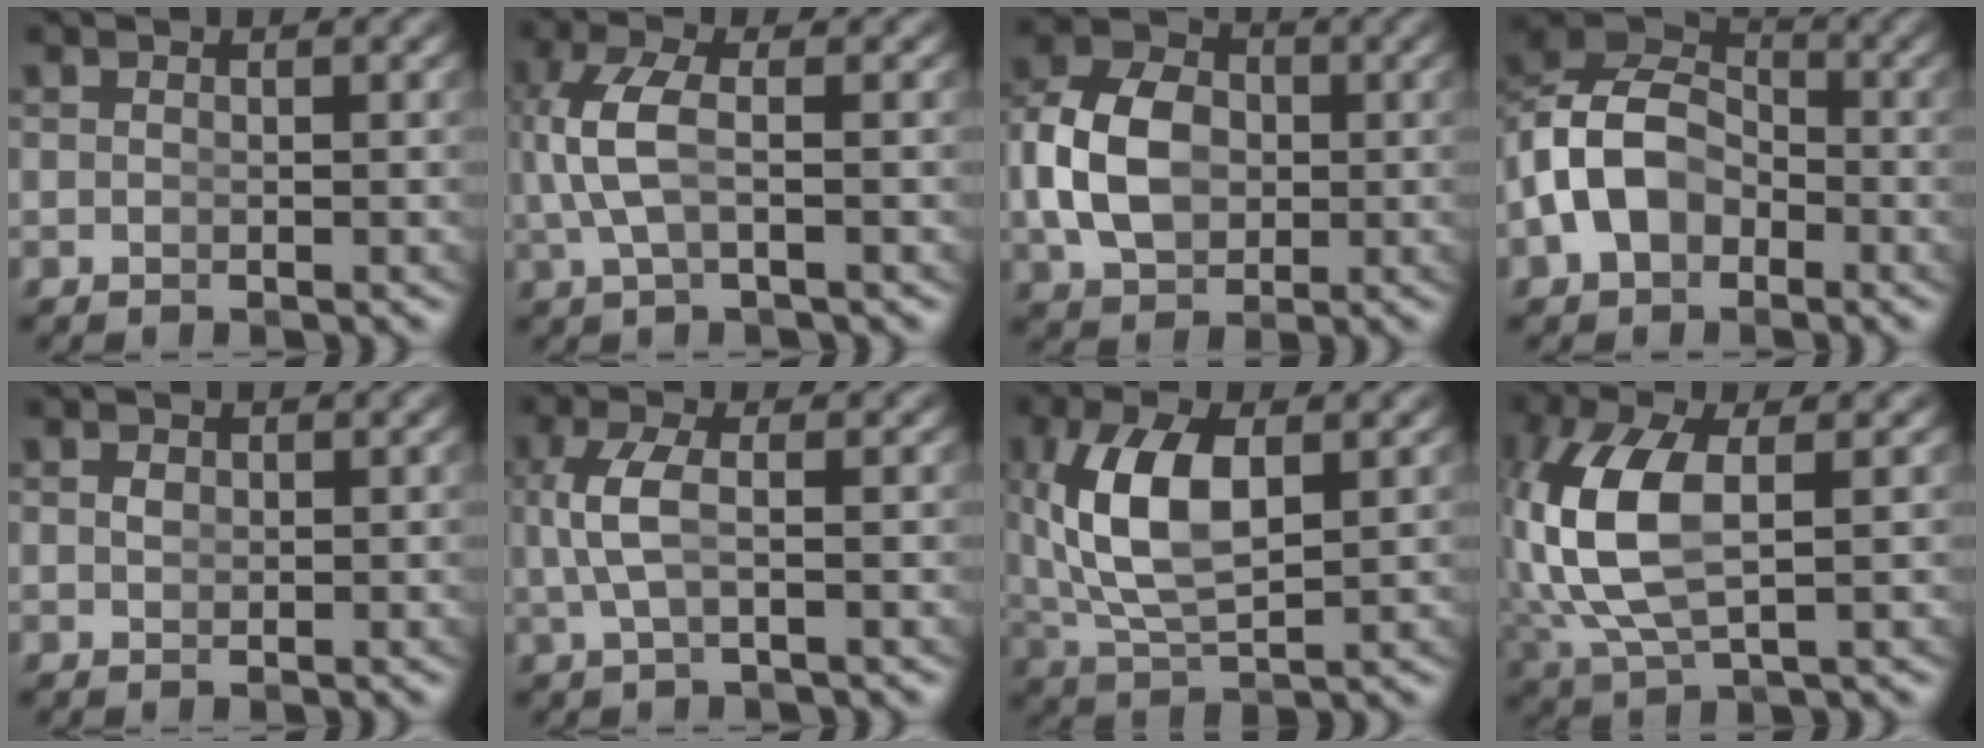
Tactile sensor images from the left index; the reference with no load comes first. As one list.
[{"total": 4.0, "force": [0.0, 1.4, 3.8], "torque": [-0.095, -0.004, 0.010]}, {"total": 7.1, "force": [0.1, 5.3, 4.8], "torque": [-0.097, -0.015, 0.016]}, {"total": 9.2, "force": [0.1, 7.8, 4.8], "torque": [-0.120, -0.017, -0.002]}, {"total": 0.0}, {"total": 3.0, "force": [0.0, 0.6, 2.9], "torque": [-0.072, -0.003, 0.007]}, {"total": 6.4, "force": [1.0, 3.0, 5.5], "torque": [-0.128, -0.019, 0.037]}, {"total": 7.3, "force": [0.6, 3.7, 6.2], "torque": [-0.173, -0.026, 0.036]}]